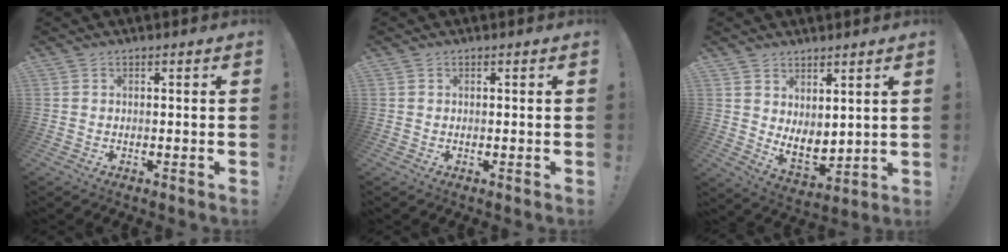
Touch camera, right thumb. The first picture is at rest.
{"total": 0.0}
{"total": 6.9, "force": [3.7, 4.4, 3.9], "torque": [-0.045, -0.047, 0.077]}